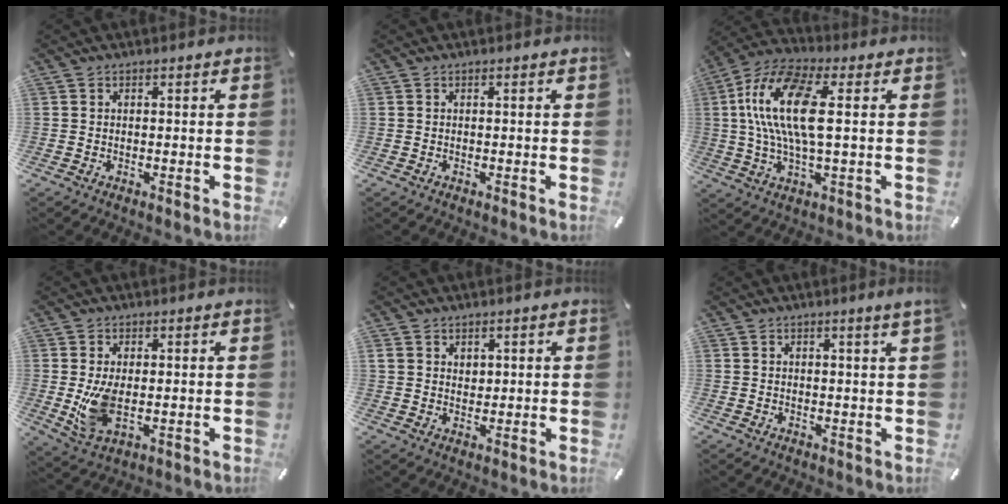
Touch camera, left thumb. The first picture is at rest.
{"total": 0.0}
{"total": 16.4, "force": [2.3, 6.3, 15.0], "torque": [-0.311, -0.004, 0.035]}
{"total": 7.8, "force": [0.0, 4.3, 6.6], "torque": [-0.131, -0.017, -0.005]}
{"total": 3.2, "force": [1.5, 2.7, 0.5], "torque": [0.001, -0.001, 0.024]}
{"total": 2.1, "force": [1.1, -0.1, 1.8], "torque": [-0.033, 0.000, 0.018]}